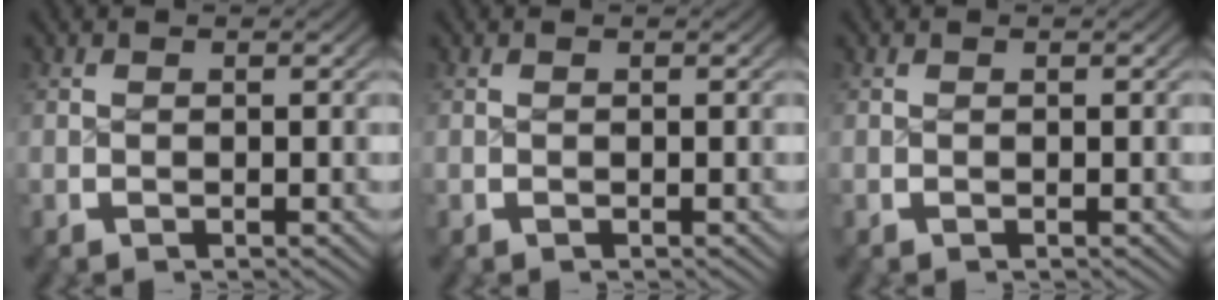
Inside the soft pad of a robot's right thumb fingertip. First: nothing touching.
{"total": 0.0}
{"total": 0.0}